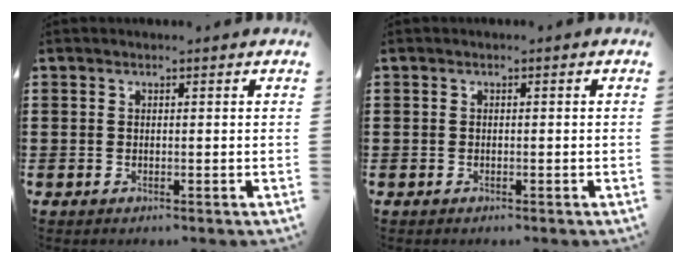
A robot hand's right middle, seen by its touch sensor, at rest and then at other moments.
{"total": 0.0}